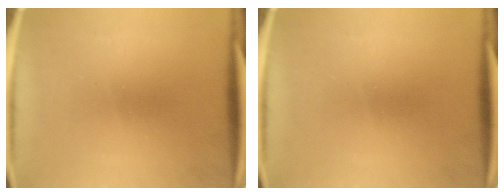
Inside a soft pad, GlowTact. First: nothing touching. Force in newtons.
{"total": 0.0}